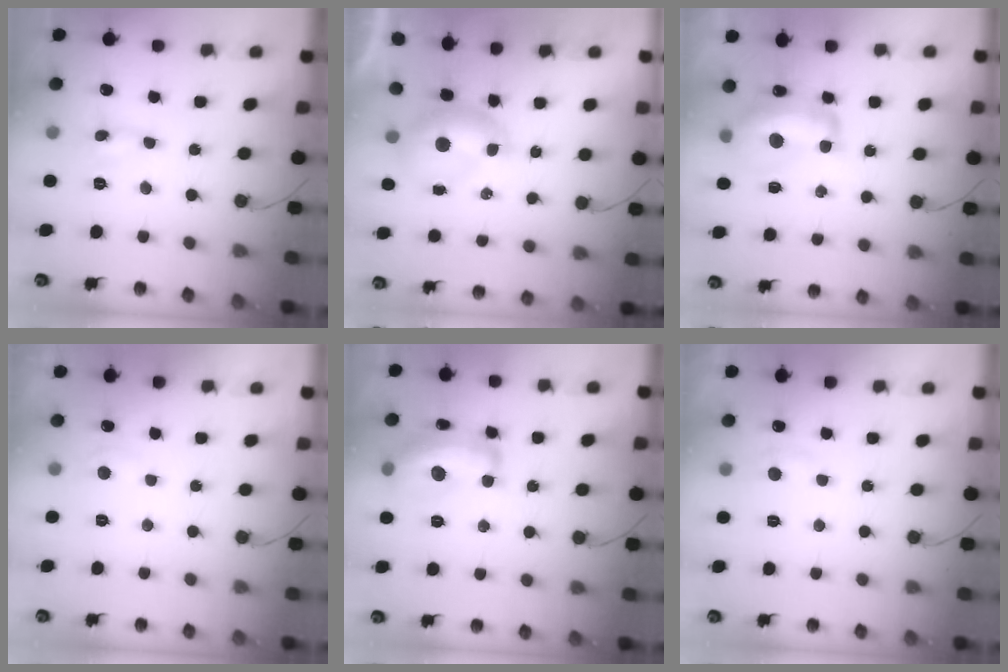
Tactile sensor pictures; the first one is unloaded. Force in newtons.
{"total": 7.2, "press": 7.2, "slide": 0.8}
{"total": 13.7, "press": 13.7, "slide": 1.1}
{"total": 4.0, "press": 4.0, "slide": 0.5}
{"total": 17.2, "press": 17.2, "slide": 0.6}
{"total": 5.9, "press": 5.9, "slide": 0.8}